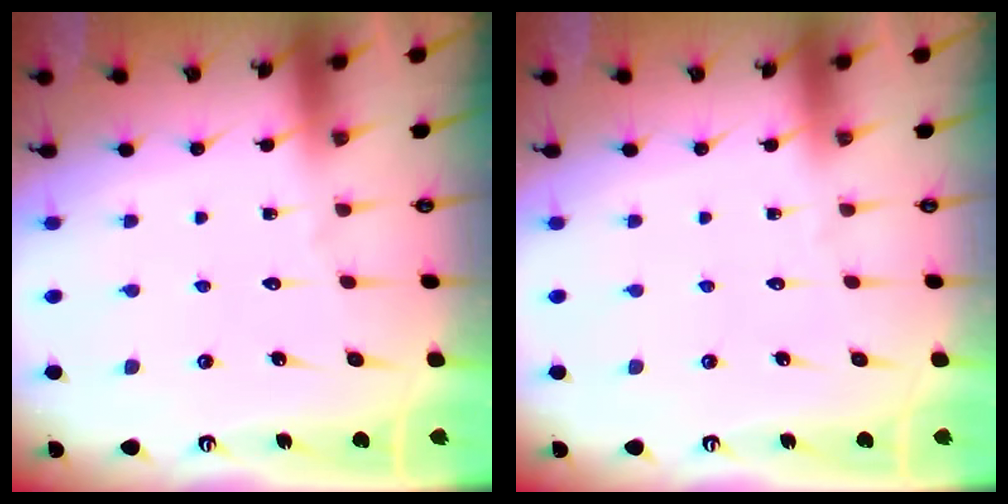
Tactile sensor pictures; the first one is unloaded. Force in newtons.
{"total": 0.0}